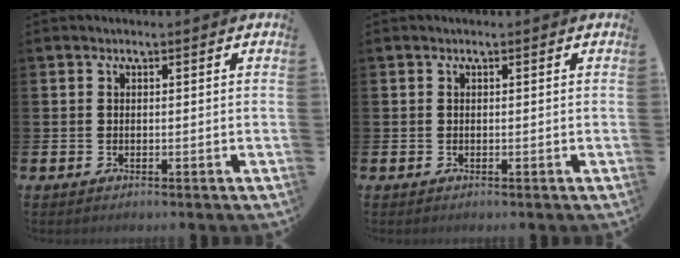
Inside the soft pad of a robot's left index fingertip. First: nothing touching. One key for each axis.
{"total": 0.0}